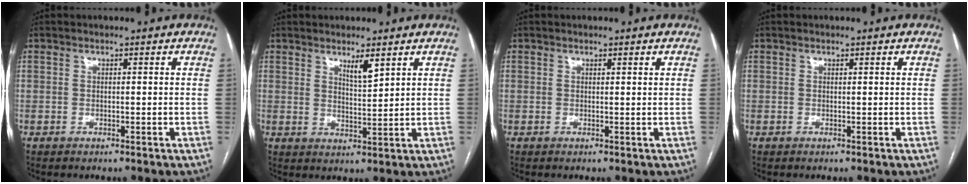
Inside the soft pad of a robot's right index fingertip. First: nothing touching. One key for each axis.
{"total": 3.3, "fx": 2.3, "fy": 0.4, "fz": 2.3, "tx": -0.043, "ty": -0.010, "tz": 0.043}
{"total": 0.6, "fx": 0.5, "fy": 0.0, "fz": 0.3, "tx": -0.004, "ty": 0.001, "tz": 0.008}
{"total": 0.0}